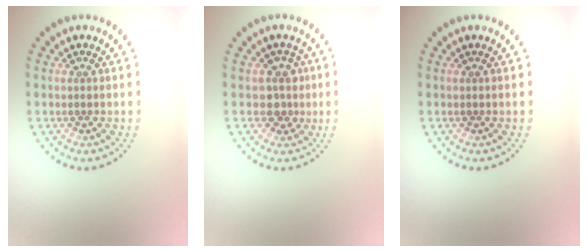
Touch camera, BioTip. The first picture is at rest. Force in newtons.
{"total": 2.2, "press": 1.8, "slide": 1.2}
{"total": 0.0}